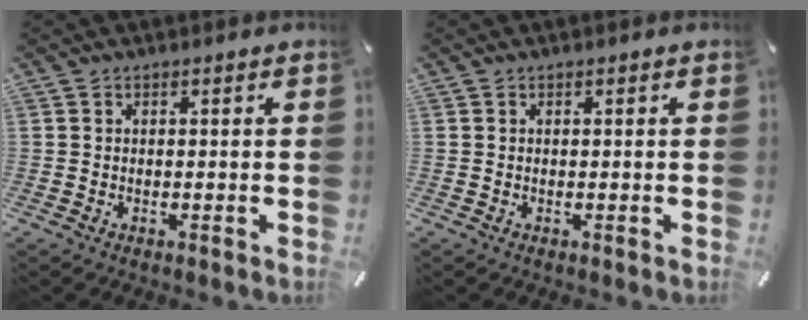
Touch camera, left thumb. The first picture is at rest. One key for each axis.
{"total": 0.0}